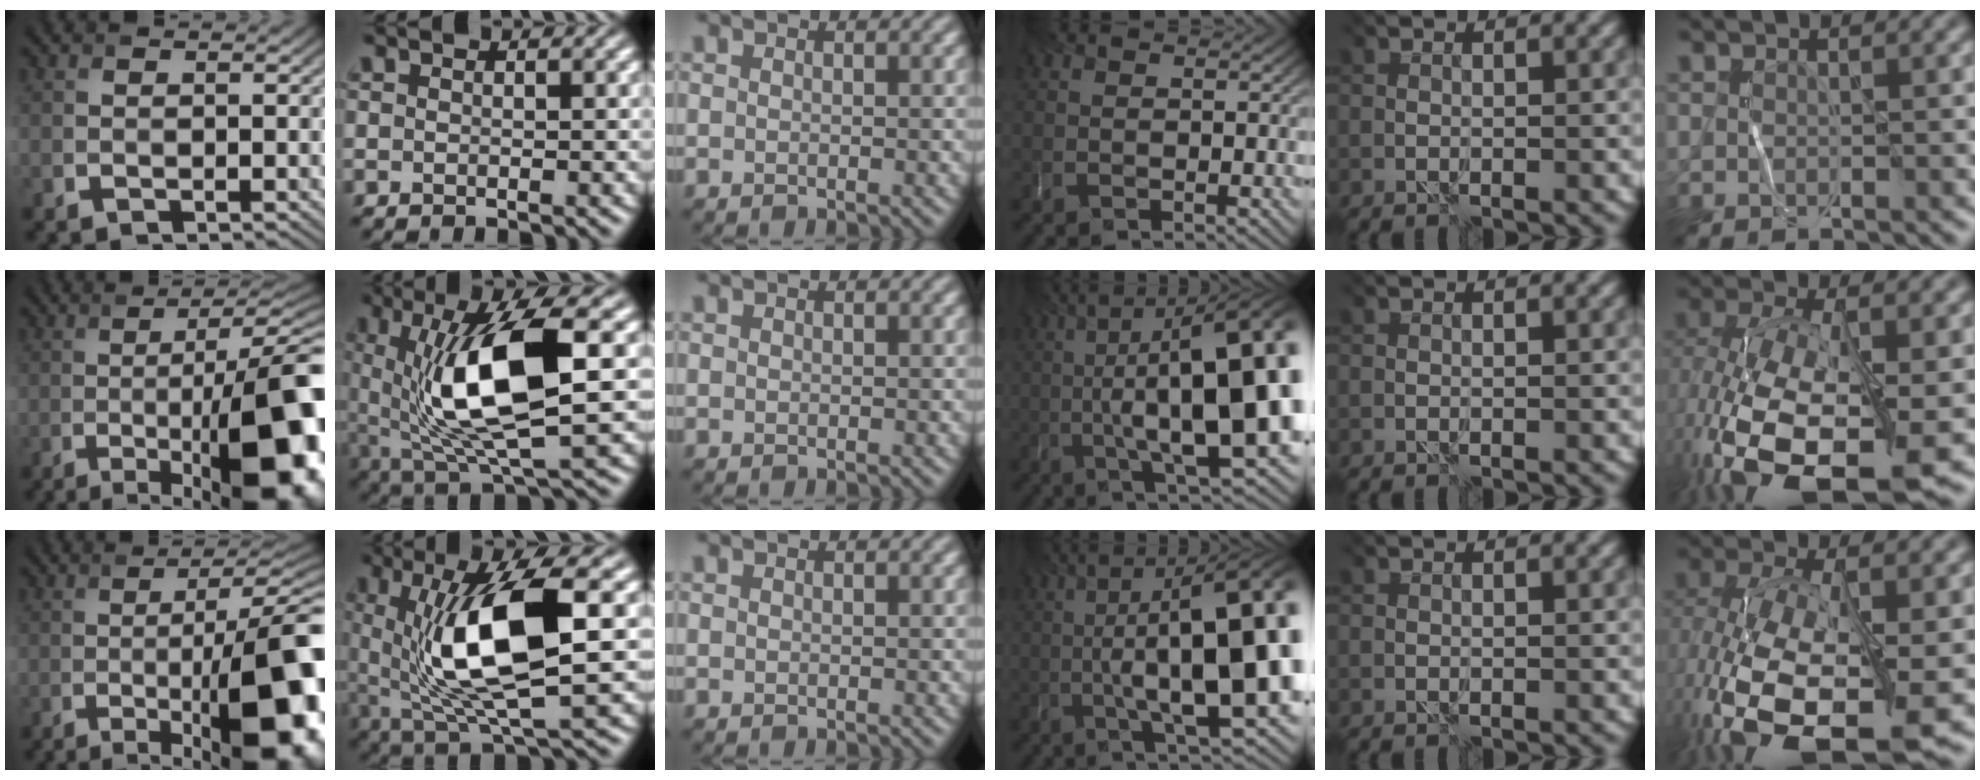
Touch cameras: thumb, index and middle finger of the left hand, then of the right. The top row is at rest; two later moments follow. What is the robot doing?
{"motion": "wrap", "object": "string"}